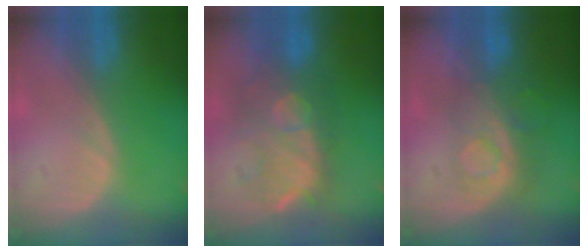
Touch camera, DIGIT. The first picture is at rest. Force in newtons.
{"total": 9.4, "press": 9.2, "slide": 1.9}
{"total": 8.4, "press": 7.1, "slide": 4.4}